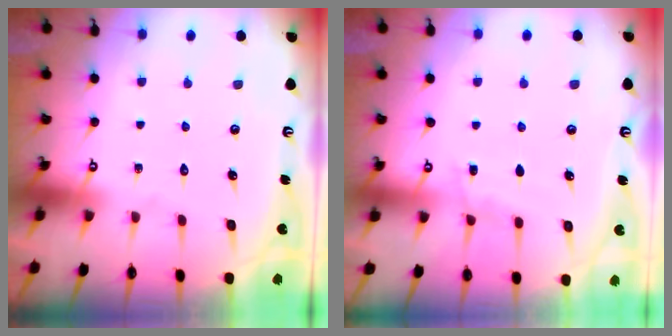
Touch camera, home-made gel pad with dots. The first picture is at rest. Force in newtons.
{"total": 5.7, "press": 5.7, "slide": 0.5}